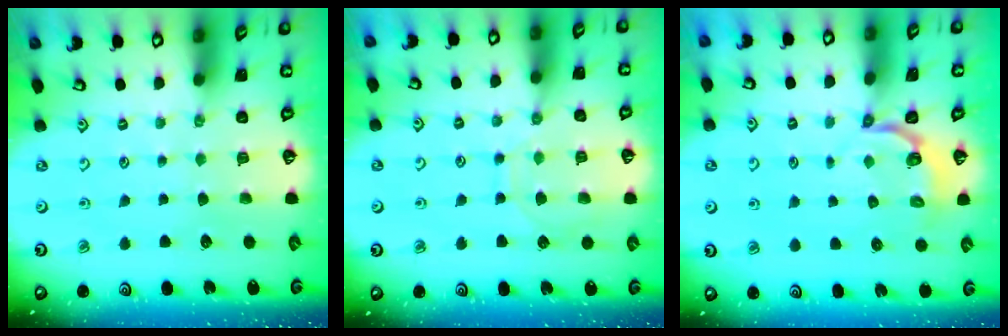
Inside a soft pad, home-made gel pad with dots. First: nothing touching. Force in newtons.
{"total": 8.6, "press": 8.6, "slide": 0.6}
{"total": 3.4, "press": 2.5, "slide": 2.3}